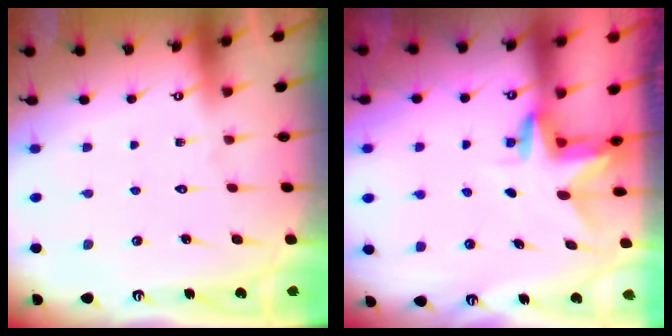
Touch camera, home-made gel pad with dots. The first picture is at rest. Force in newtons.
{"total": 3.0, "press": 3.0, "slide": 0.2}